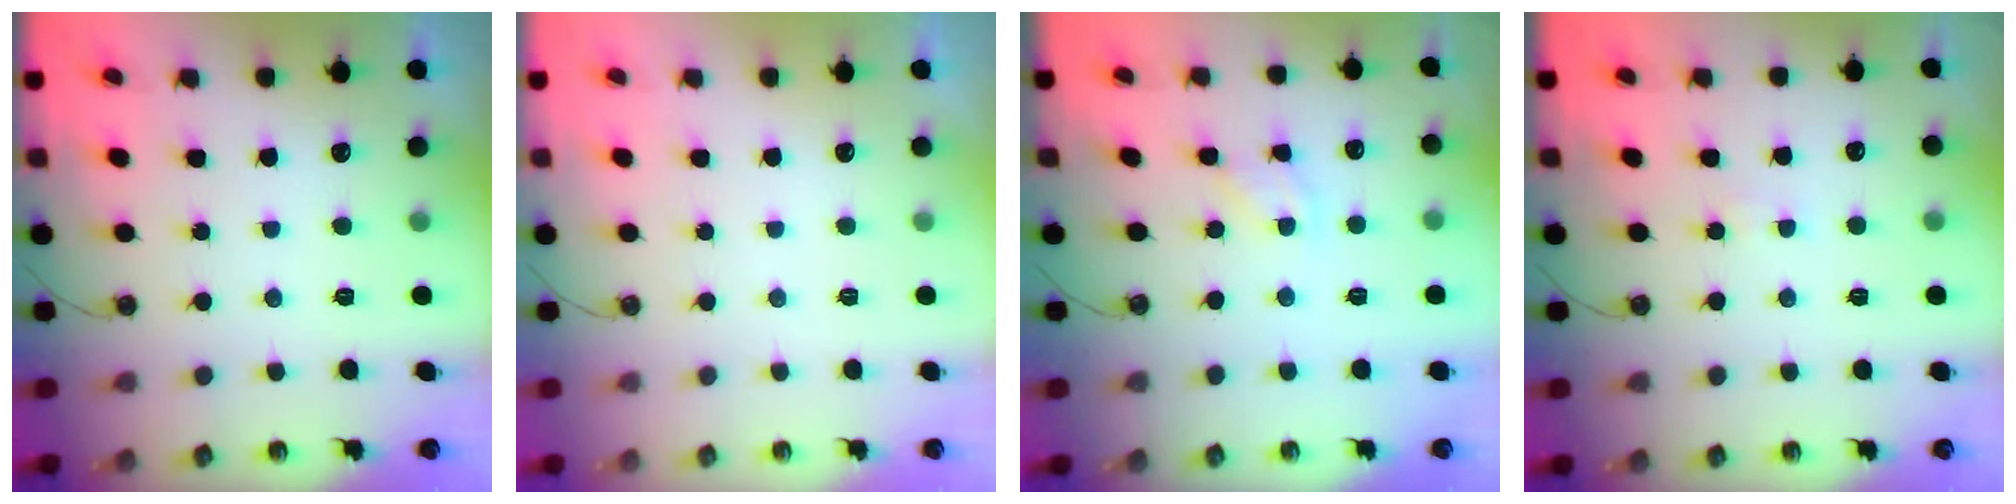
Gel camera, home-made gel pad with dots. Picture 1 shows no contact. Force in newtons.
{"total": 0.0}
{"total": 2.9, "press": 2.9, "slide": 0.3}
{"total": 1.9, "press": 1.9, "slide": 0.2}